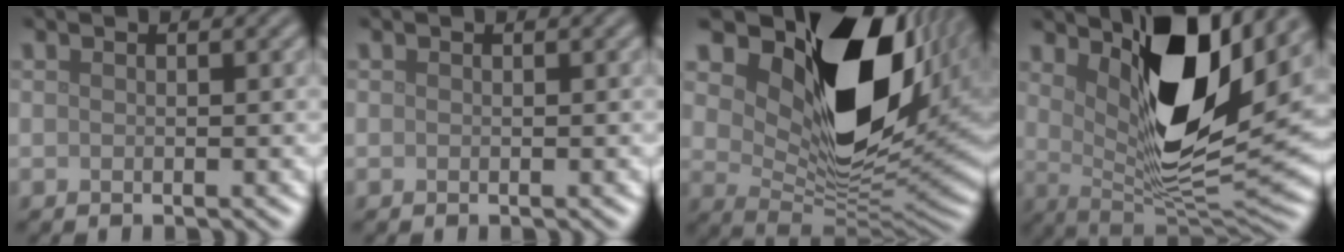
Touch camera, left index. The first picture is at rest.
{"total": 0.0}
{"total": 15.3, "force": [6.3, 8.6, 11.0], "torque": [-0.173, -0.010, 0.121]}
{"total": 12.0, "force": [4.2, 4.4, 10.3], "torque": [-0.173, -0.013, 0.075]}